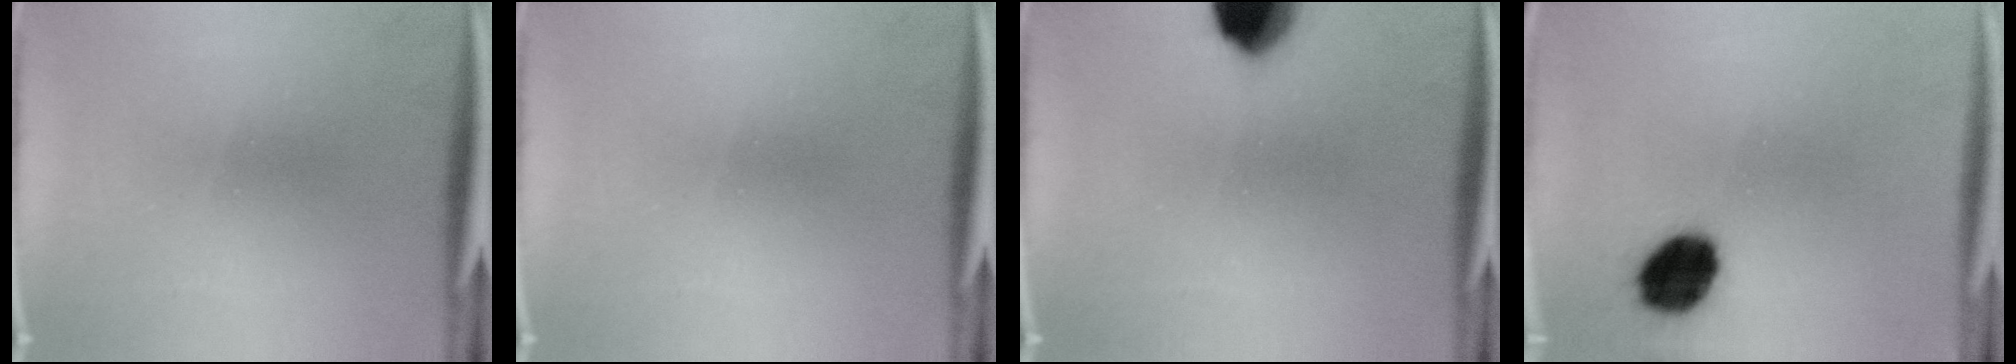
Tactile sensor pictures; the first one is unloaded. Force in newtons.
{"total": 0.0}
{"total": 12.3}
{"total": 11.1}